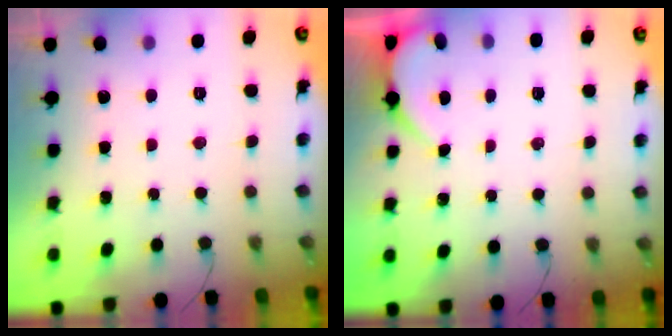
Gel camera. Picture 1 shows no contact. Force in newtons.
{"total": 1.7, "press": 1.7, "slide": 0.2}